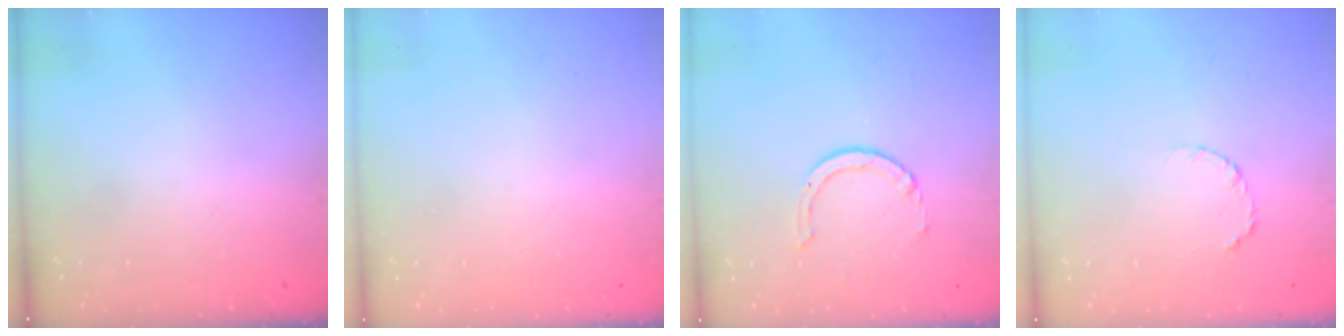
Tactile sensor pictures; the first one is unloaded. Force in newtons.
{"total": 2.2, "press": 2.2, "slide": 0.1}
{"total": 3.6, "press": 3.6, "slide": 0.4}
{"total": 3.9, "press": 3.8, "slide": 0.5}